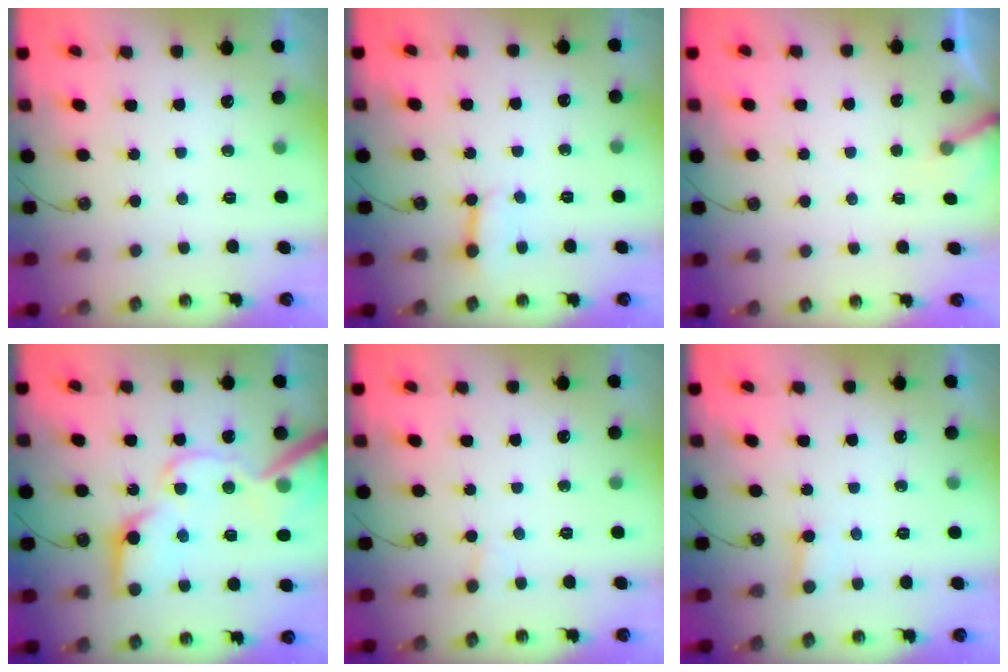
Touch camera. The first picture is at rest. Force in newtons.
{"total": 2.9, "press": 2.9, "slide": 0.2}
{"total": 3.9, "press": 3.9, "slide": 0.2}
{"total": 22.9, "press": 22.6, "slide": 3.3}
{"total": 2.3, "press": 2.3, "slide": 0.1}
{"total": 2.6, "press": 2.6, "slide": 0.1}